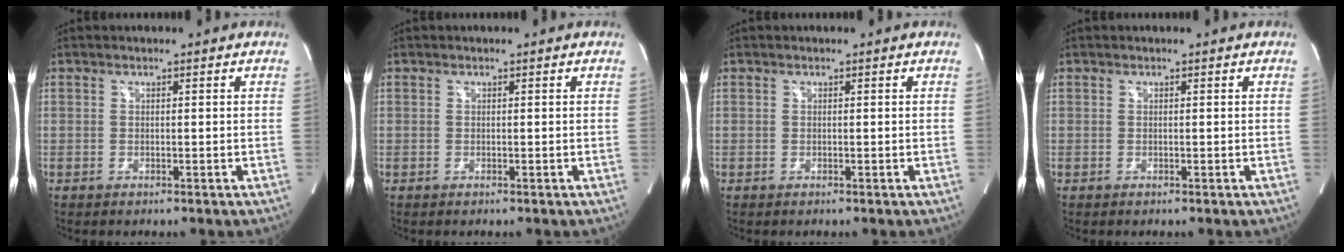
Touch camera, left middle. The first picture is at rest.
{"total": 0.0}
{"total": 0.0}
{"total": 0.0}